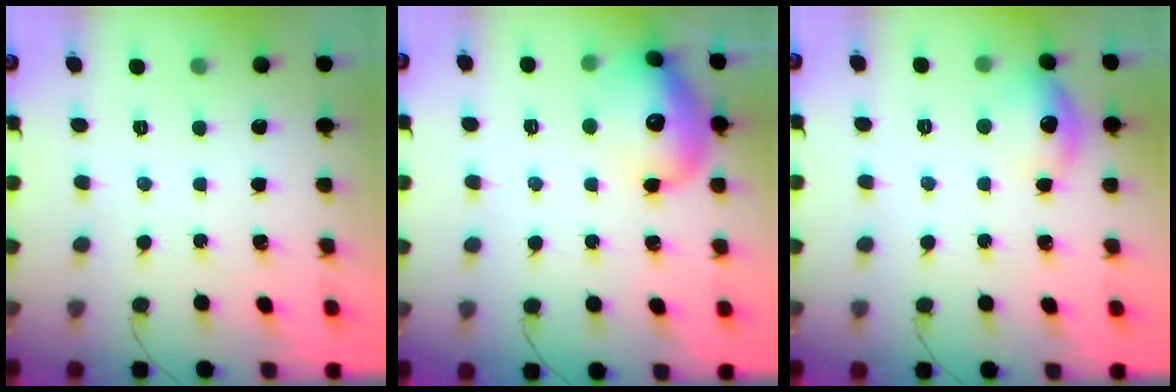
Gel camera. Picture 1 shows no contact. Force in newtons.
{"total": 16.2, "press": 16.1, "slide": 1.7}
{"total": 10.0, "press": 9.8, "slide": 2.1}